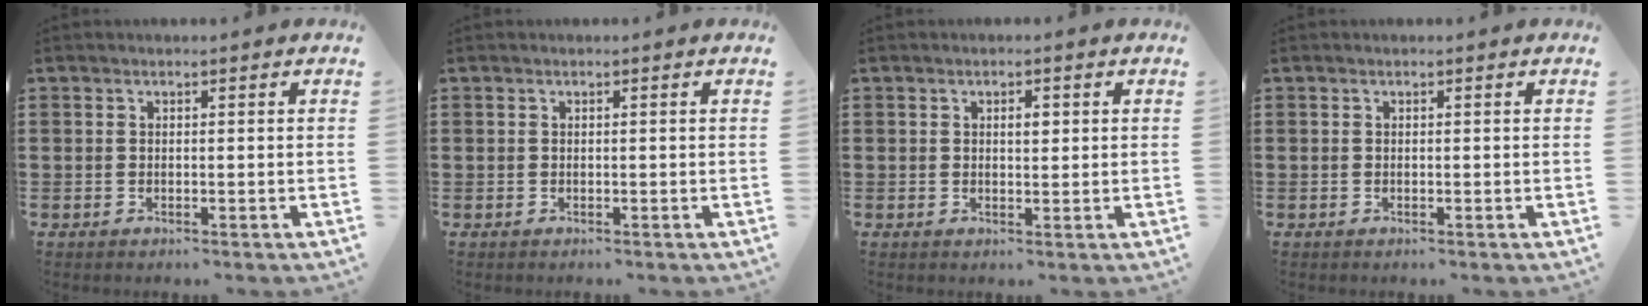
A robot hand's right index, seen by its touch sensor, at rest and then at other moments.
{"total": 0.0}
{"total": 1.7, "force": [0.5, 0.7, 1.5], "torque": [-0.022, 0.003, 0.005]}
{"total": 0.0}